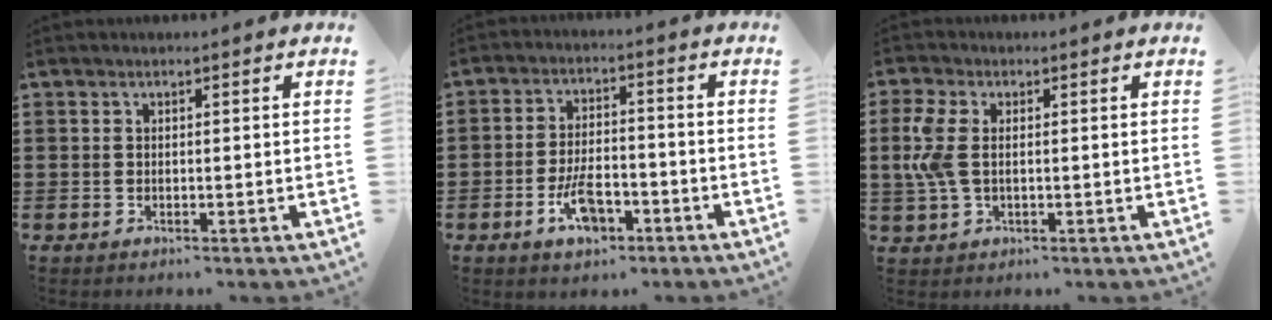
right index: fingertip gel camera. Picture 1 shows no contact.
{"total": 6.8, "force": [-3.3, 3.1, 5.1], "torque": [-0.108, 0.004, -0.064]}
{"total": 5.9, "force": [0.5, 3.2, 4.9], "torque": [-0.134, -0.003, -0.001]}